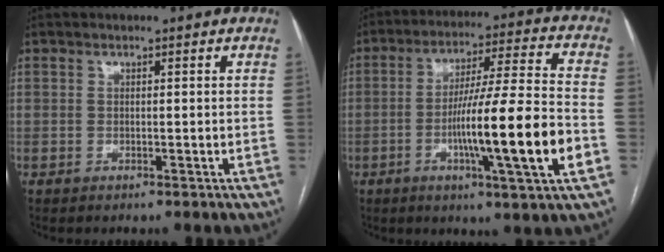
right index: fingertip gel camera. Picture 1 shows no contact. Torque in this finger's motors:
{"motor_torque": [1.02, -0.12, 0.47, 0.12]}